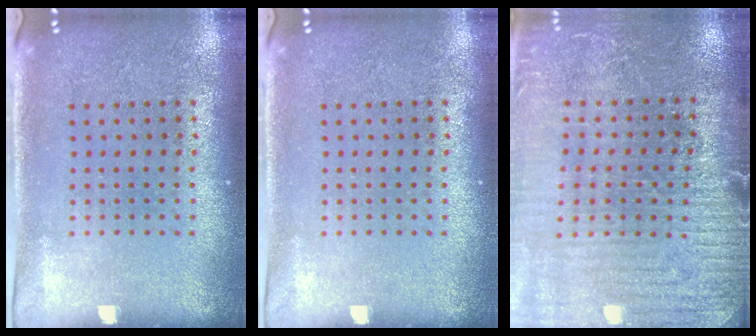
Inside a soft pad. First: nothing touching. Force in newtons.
{"total": 0.0}
{"total": 3.0, "press": 3.0, "slide": 0.4}